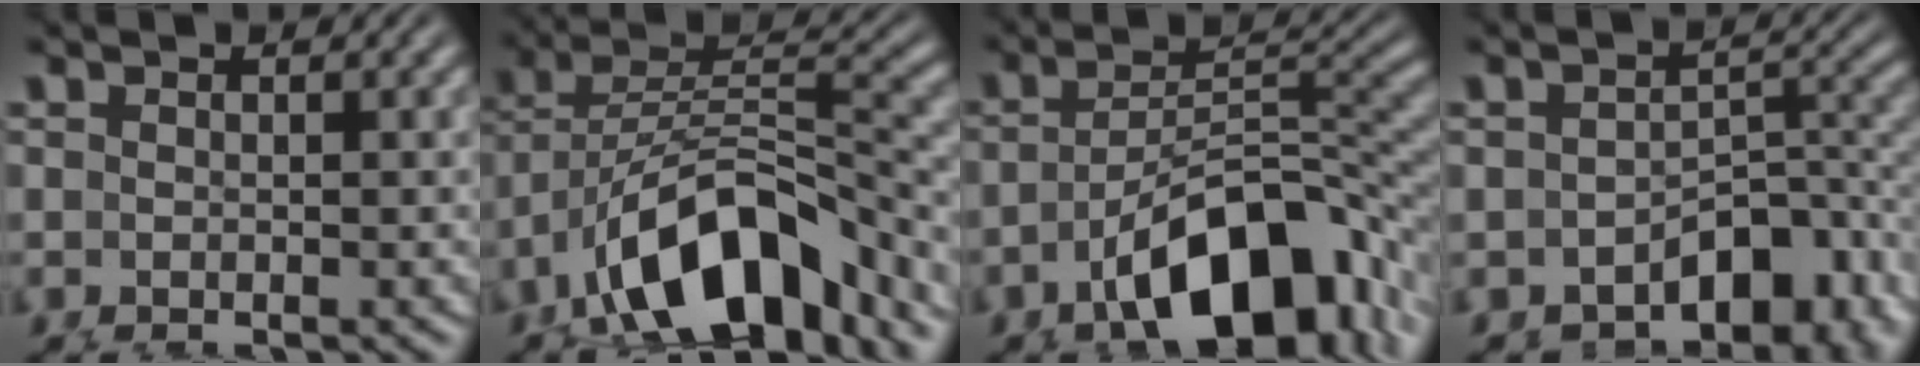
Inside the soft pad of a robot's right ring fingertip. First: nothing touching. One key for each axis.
{"total": 7.1, "fx": -2.0, "fy": 4.4, "fz": 5.2, "tx": -0.109, "ty": -0.024, "tz": -0.017}
{"total": 10.0, "fx": -3.5, "fy": 5.5, "fz": 7.5, "tx": -0.105, "ty": -0.030, "tz": -0.033}
{"total": 3.6, "fx": -2.0, "fy": 2.0, "fz": 2.3, "tx": -0.010, "ty": -0.007, "tz": -0.025}